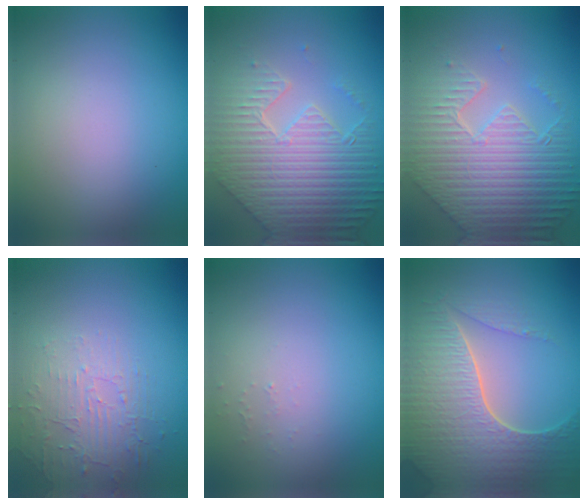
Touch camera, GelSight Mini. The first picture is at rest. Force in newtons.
{"total": 8.7, "press": 6.3, "slide": 6.0}
{"total": 8.5, "press": 6.1, "slide": 5.8}
{"total": 1.9, "press": 1.0, "slide": 1.6}
{"total": 0.5, "press": 0.5, "slide": 0.1}
{"total": 7.5, "press": 5.6, "slide": 5.1}